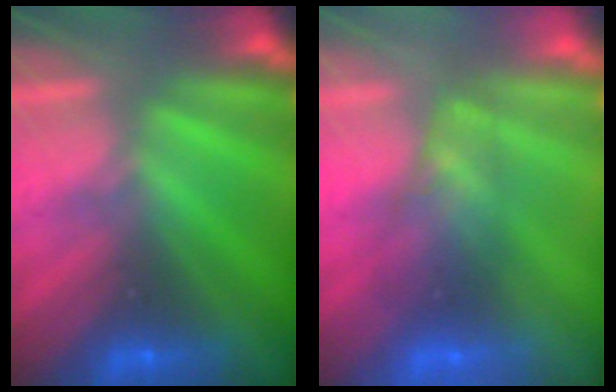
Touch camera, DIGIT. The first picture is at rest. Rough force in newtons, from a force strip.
{"total": 2.5}